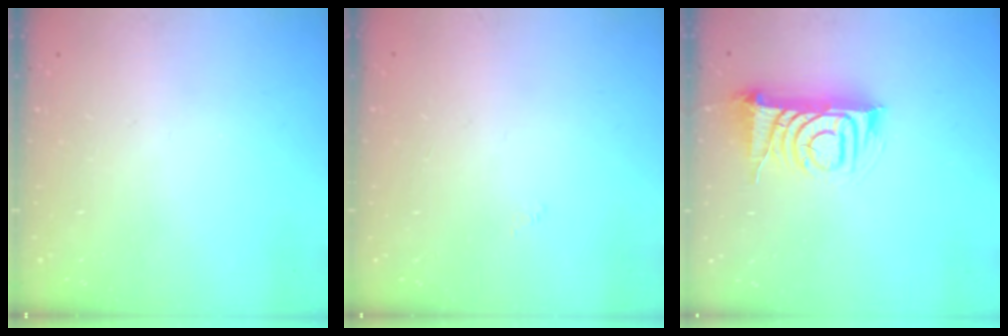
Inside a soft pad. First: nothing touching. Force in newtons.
{"total": 0.6, "press": 0.5, "slide": 0.2}
{"total": 10.2, "press": 10.1, "slide": 1.4}